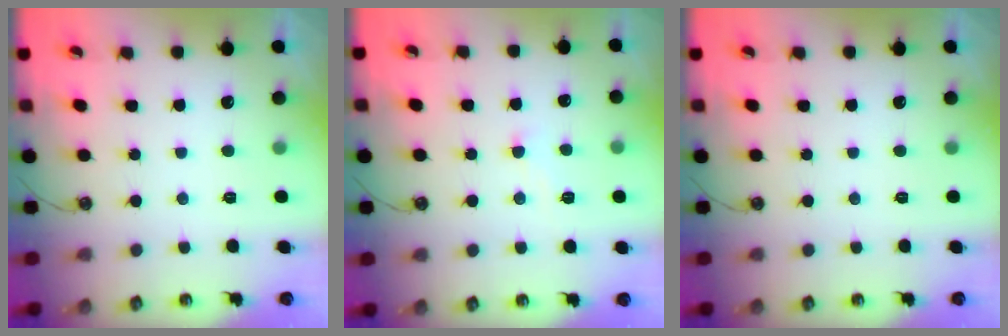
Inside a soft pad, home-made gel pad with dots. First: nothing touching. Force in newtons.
{"total": 1.7, "press": 1.7, "slide": 0.2}
{"total": 0.0}